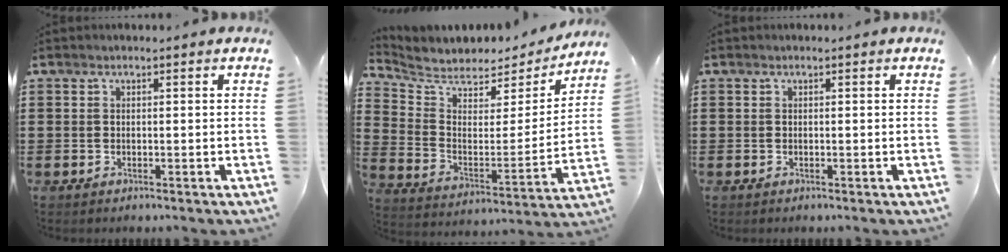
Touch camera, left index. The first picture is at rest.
{"total": 5.2, "force": [4.8, 1.9, 0.8], "torque": [-0.052, -0.042, 0.079]}
{"total": 0.0}